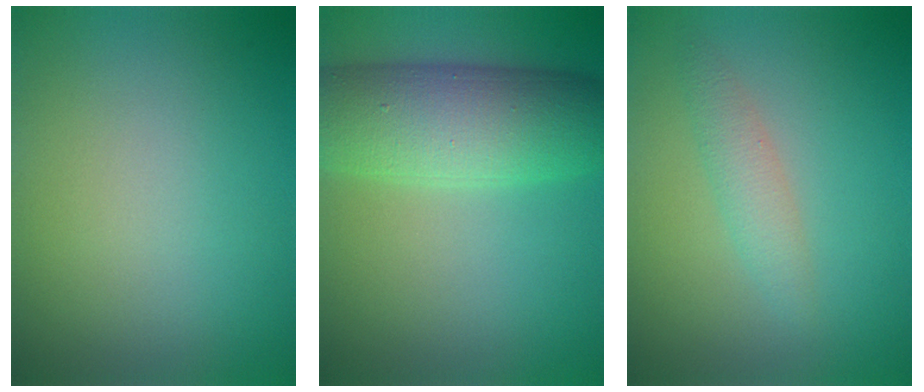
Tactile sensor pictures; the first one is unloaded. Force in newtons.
{"total": 8.4, "press": 8.4, "slide": 0.2}
{"total": 1.8, "press": 1.8, "slide": 0.0}